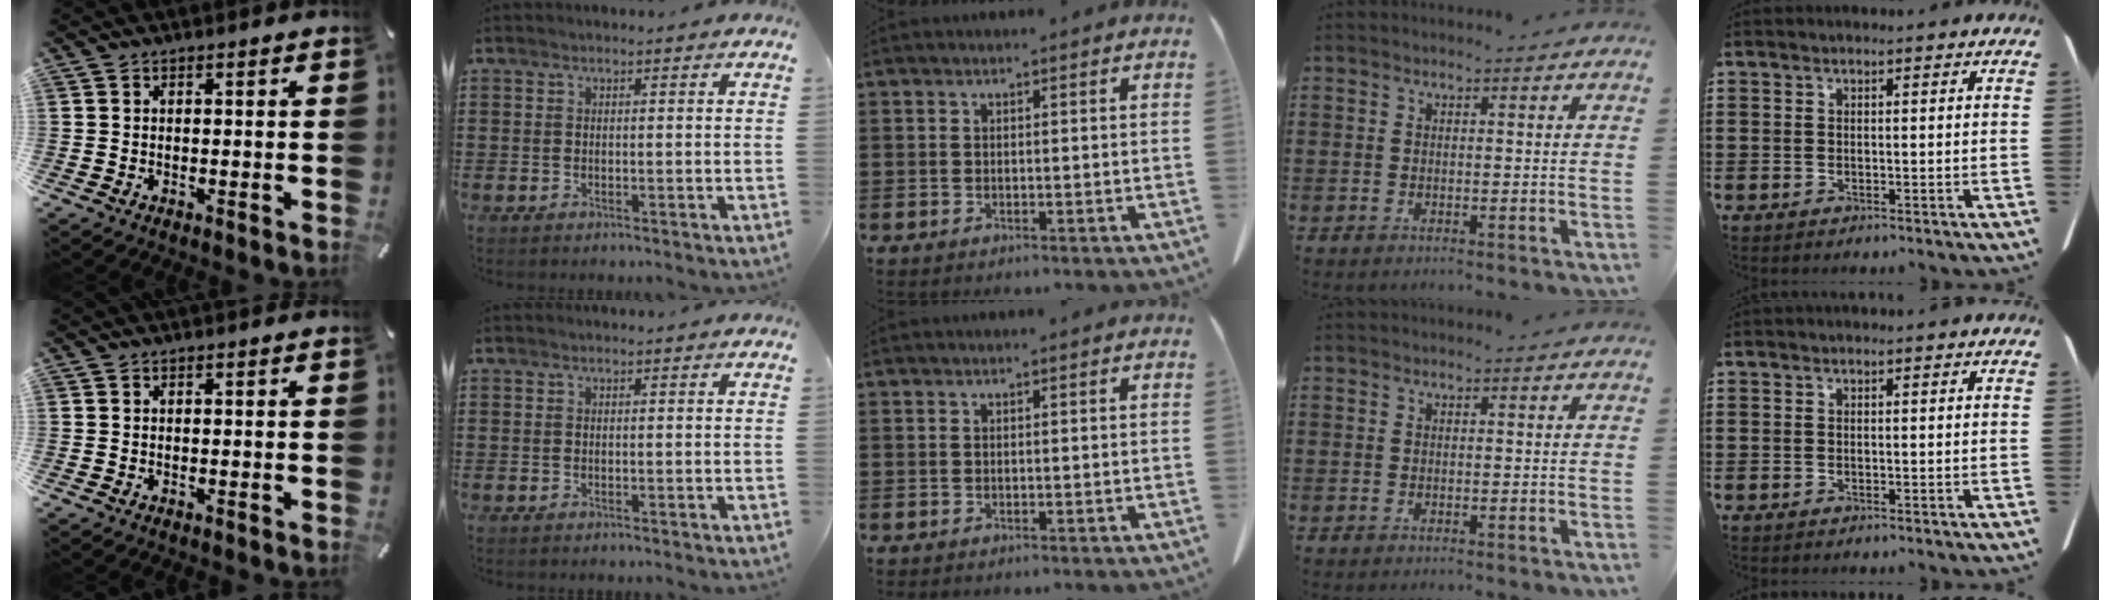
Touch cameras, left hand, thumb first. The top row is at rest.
{}